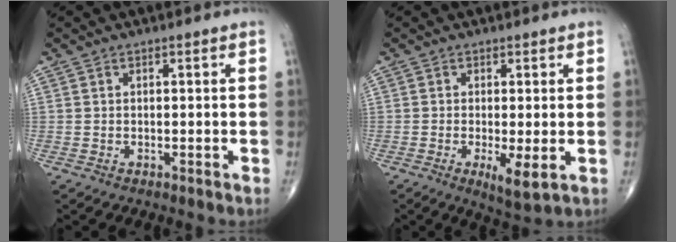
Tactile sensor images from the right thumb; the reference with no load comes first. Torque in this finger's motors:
{"motor_torque": [0.15, 0.66, -0.07, -0.12, 0.02]}